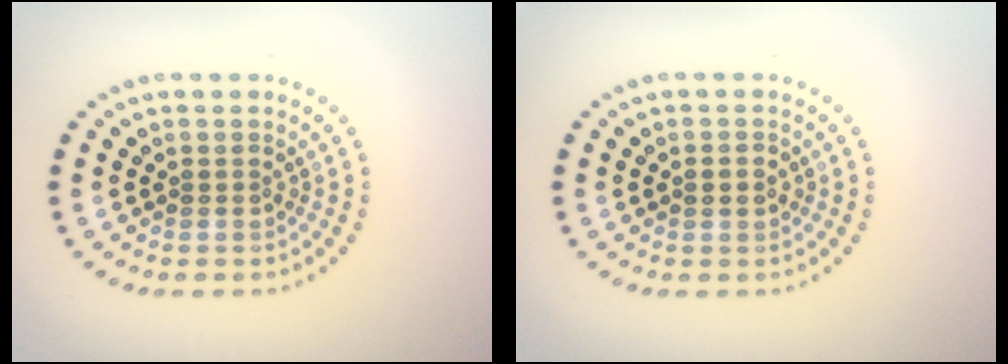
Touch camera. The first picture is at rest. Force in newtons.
{"total": 1.4, "press": 1.4, "slide": 0.0}